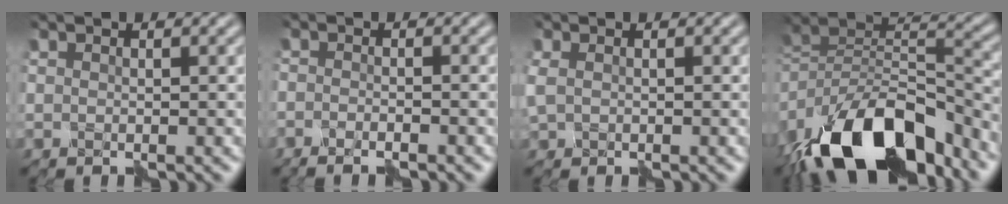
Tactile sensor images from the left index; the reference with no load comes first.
{"total": 1.6, "force": [-1.5, 0.0, 0.6], "torque": [-0.005, 0.000, -0.030]}
{"total": 1.6, "force": [-0.1, 1.1, 1.1], "torque": [-0.028, 0.001, 0.001]}
{"total": 17.0, "force": [-11.9, 7.4, 9.7], "torque": [-0.191, 0.016, -0.211]}